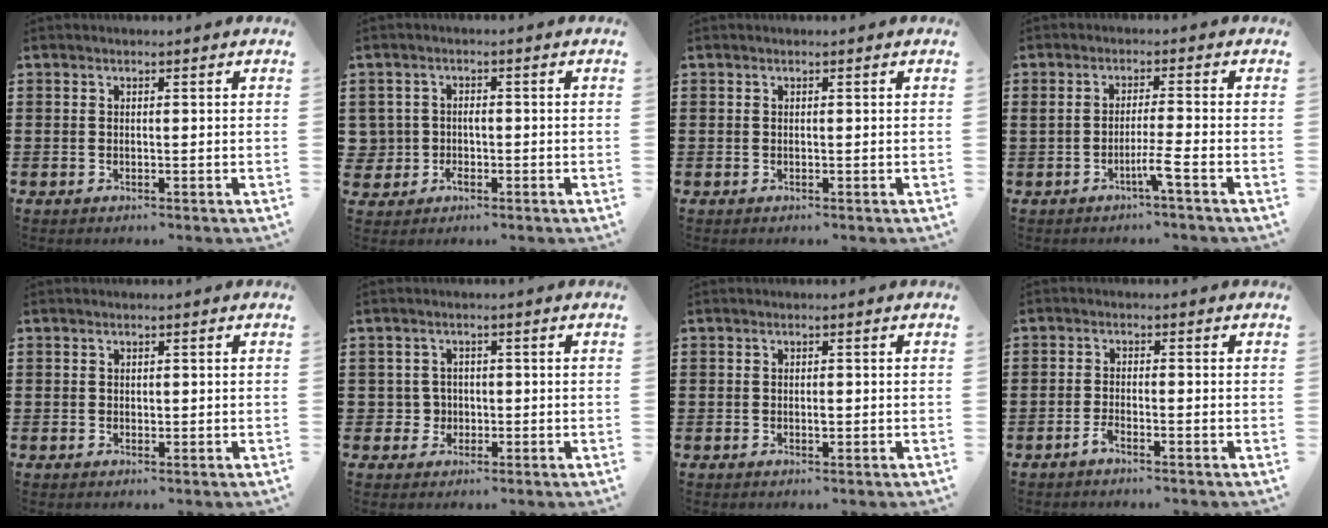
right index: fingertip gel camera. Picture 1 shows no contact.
{"total": 2.5, "force": [-0.9, 2.3, 0.3], "torque": [-0.019, 0.004, -0.022]}
{"total": 0.0}
{"total": 3.7, "force": [-1.7, -0.4, 3.3], "torque": [-0.056, -0.010, -0.033]}
{"total": 0.6, "force": [0.4, 0.5, 0.2], "torque": [-0.004, 0.003, 0.007]}
{"total": 2.7, "force": [-0.5, 2.6, 0.6], "torque": [-0.023, 0.006, -0.015]}
{"total": 0.9, "force": [0.0, 0.3, 0.8], "torque": [-0.016, 0.000, -0.001]}
{"total": 1.8, "force": [-1.4, 0.1, 1.2], "torque": [-0.030, -0.006, -0.027]}